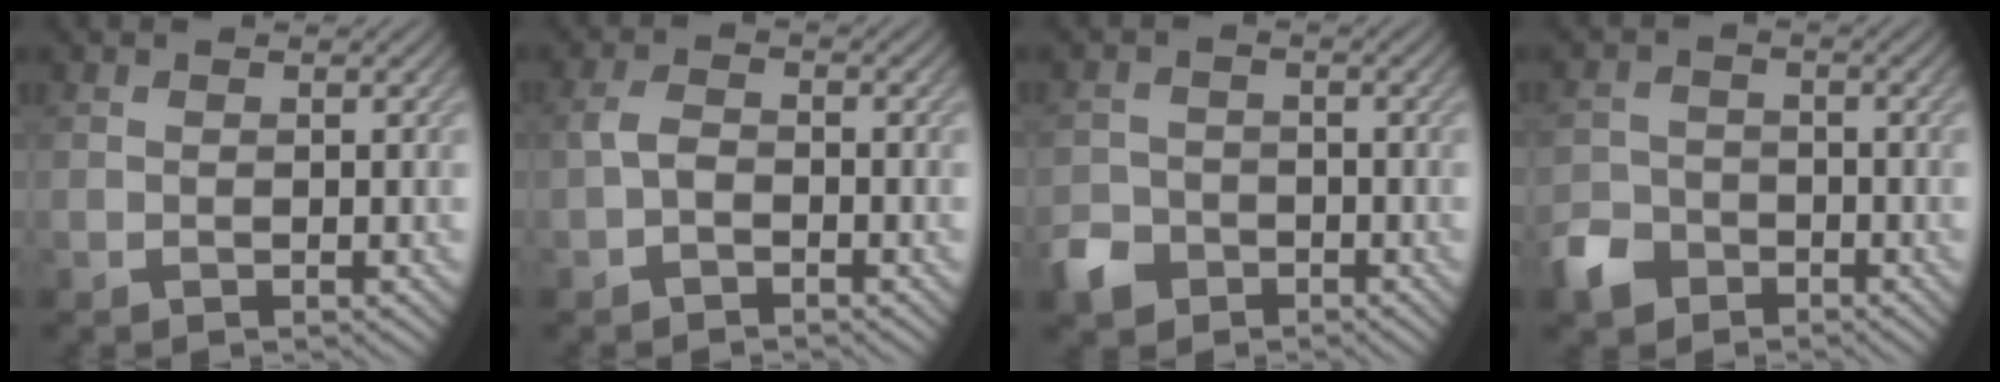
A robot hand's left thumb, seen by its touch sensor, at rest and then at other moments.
{"total": 2.2, "force": [-1.1, 1.2, 1.5], "torque": [-0.033, 0.006, -0.030]}
{"total": 4.2, "force": [-2.7, 2.9, 1.4], "torque": [-0.035, -0.005, -0.059]}
{"total": 4.8, "force": [-3.2, 3.2, 1.6], "torque": [-0.042, -0.003, -0.070]}